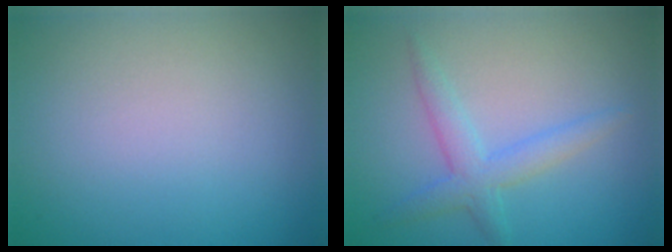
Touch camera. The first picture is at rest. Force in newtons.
{"total": 2.8, "press": 2.8, "slide": 0.1}